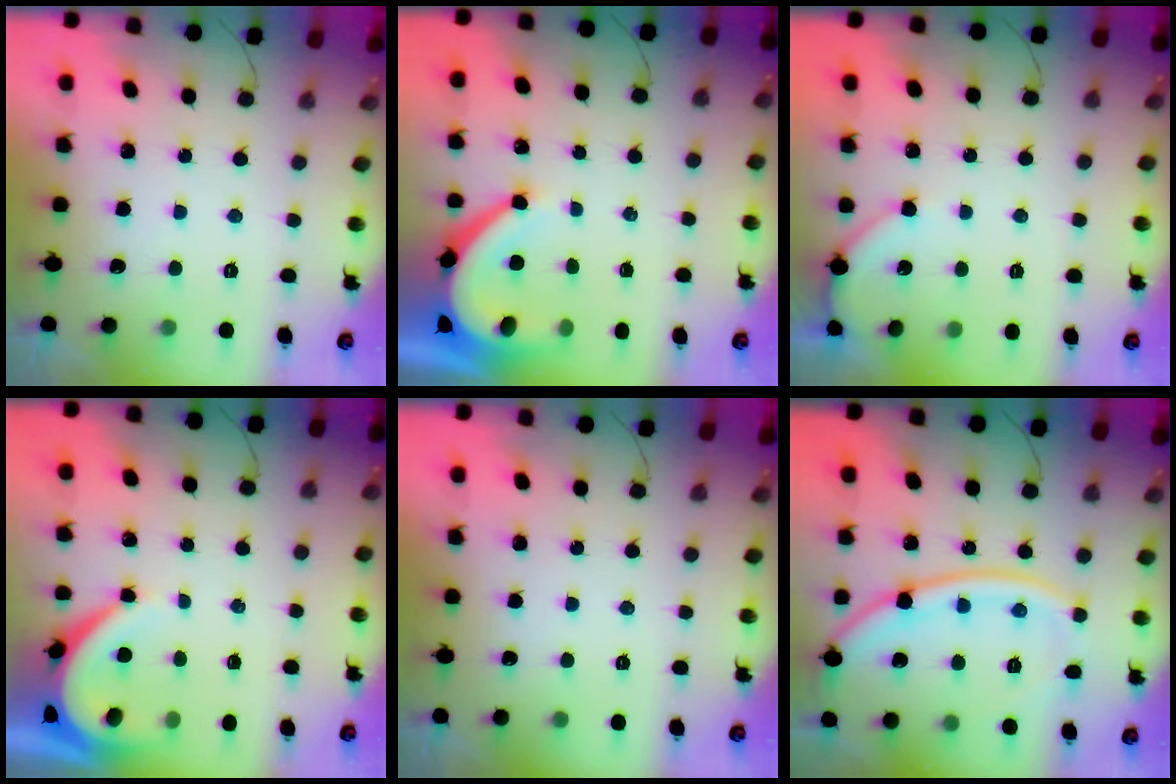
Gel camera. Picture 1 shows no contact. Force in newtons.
{"total": 8.5, "press": 8.5, "slide": 1.1}
{"total": 4.6, "press": 4.6, "slide": 0.5}
{"total": 6.4, "press": 6.4, "slide": 0.5}
{"total": 0.0}
{"total": 15.2, "press": 15.1, "slide": 1.4}